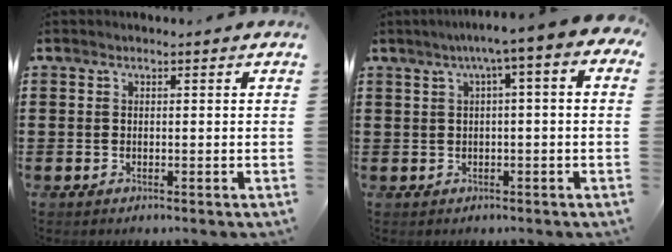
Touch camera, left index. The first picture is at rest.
{"total": 4.0, "force": [0.6, 0.1, 4.0], "torque": [-0.077, -0.002, 0.003]}